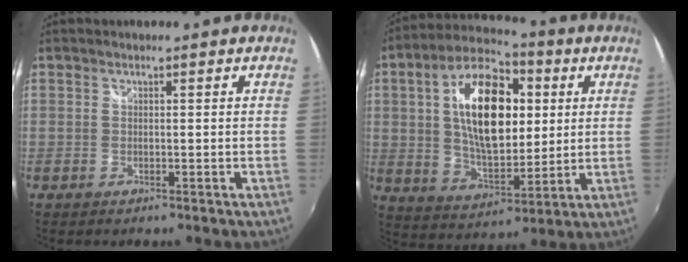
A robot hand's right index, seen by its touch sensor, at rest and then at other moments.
{"total": 18.8, "force": [4.0, 9.7, 15.6], "torque": [-0.276, 0.029, 0.074]}